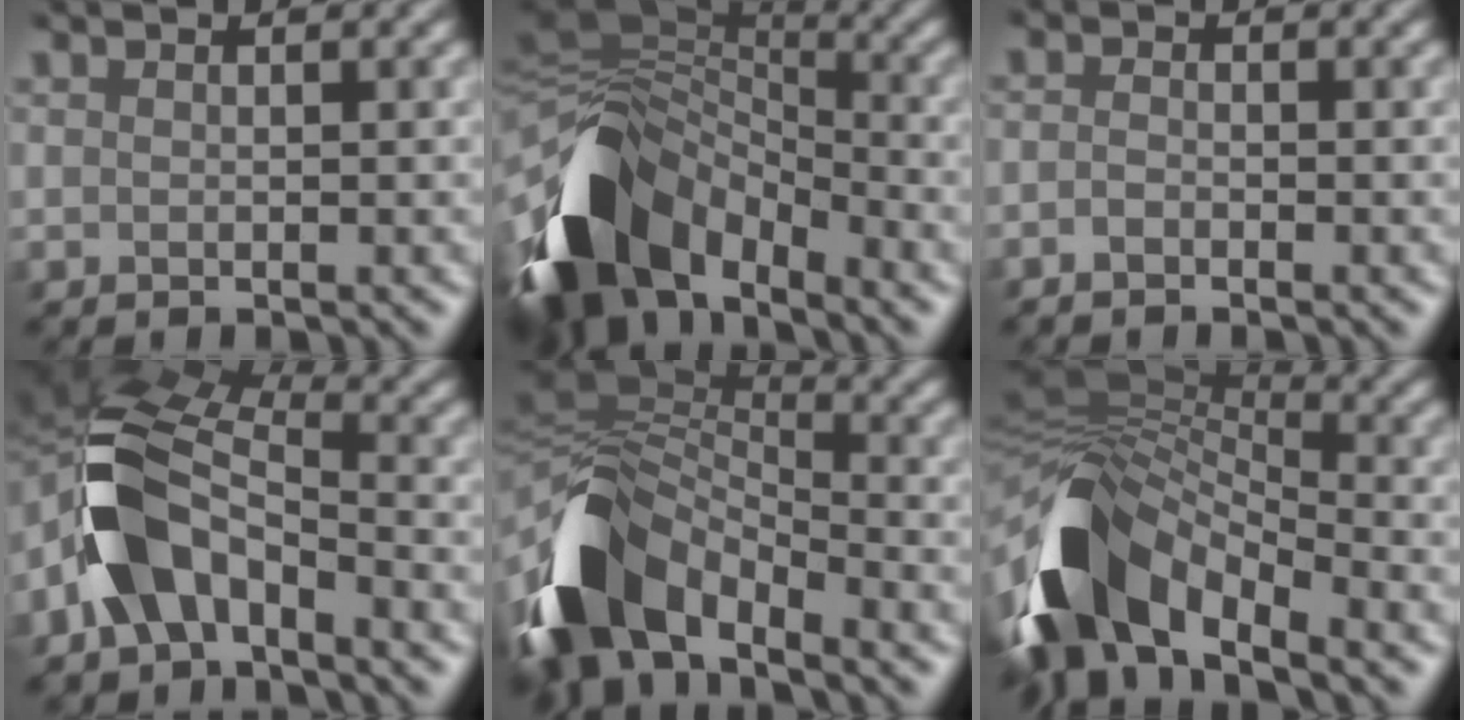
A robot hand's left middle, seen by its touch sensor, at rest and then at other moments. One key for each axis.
{"total": 11.4, "fx": -6.1, "fy": 6.8, "fz": 6.9, "tx": -0.136, "ty": -0.001, "tz": -0.122}
{"total": 0.7, "fx": -0.7, "fy": 0.1, "fz": 0.0, "tx": -0.007, "ty": -0.001, "tz": -0.019}
{"total": 6.1, "fx": -3.1, "fy": 3.5, "fz": 4.0, "tx": -0.076, "ty": 0.008, "tz": -0.073}
{"total": 9.1, "fx": -4.9, "fy": 5.2, "fz": 5.7, "tx": -0.115, "ty": 0.002, "tz": -0.100}
{"total": 10.1, "fx": -5.2, "fy": 5.8, "fz": 6.5, "tx": -0.128, "ty": 0.006, "tz": -0.110}